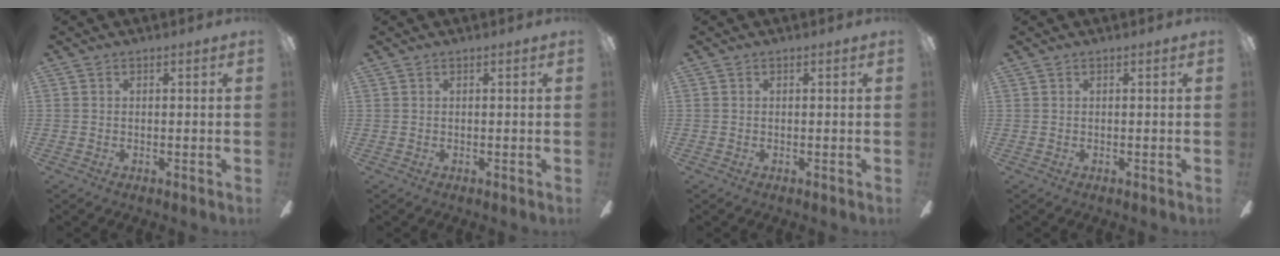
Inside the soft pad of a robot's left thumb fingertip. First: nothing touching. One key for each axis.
{"total": 0.0}
{"total": 0.0}
{"total": 0.0}